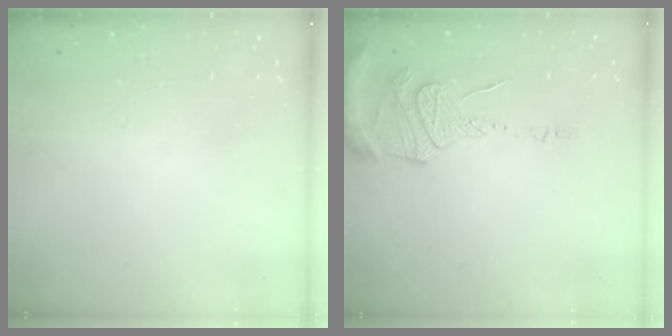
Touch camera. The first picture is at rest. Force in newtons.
{"total": 13.5, "press": 13.4, "slide": 1.7}